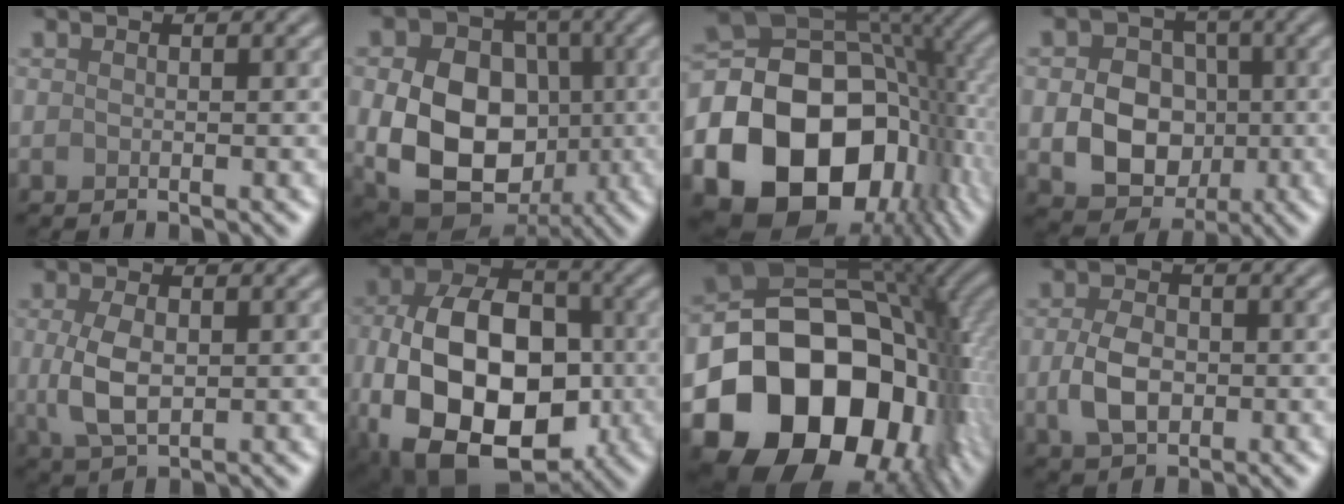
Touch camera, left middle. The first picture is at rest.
{"total": 12.2, "force": [-1.1, 9.3, 7.9], "torque": [-0.126, -0.018, -0.020]}
{"total": 22.6, "force": [-6.7, 17.2, 13.1], "torque": [-0.257, -0.043, -0.116]}
{"total": 7.9, "force": [-0.8, 6.6, 4.3], "torque": [-0.053, -0.006, -0.022]}
{"total": 4.0, "force": [0.1, 2.3, 3.3], "torque": [-0.078, 0.001, 0.005]}
{"total": 15.3, "force": [-2.9, 10.0, 11.2], "torque": [-0.197, -0.018, -0.050]}
{"total": 22.1, "force": [-7.5, 16.5, 12.6], "torque": [-0.194, -0.038, -0.132]}
{"total": 3.8, "force": [-0.4, 2.6, 2.8], "torque": [-0.060, -0.002, -0.009]}